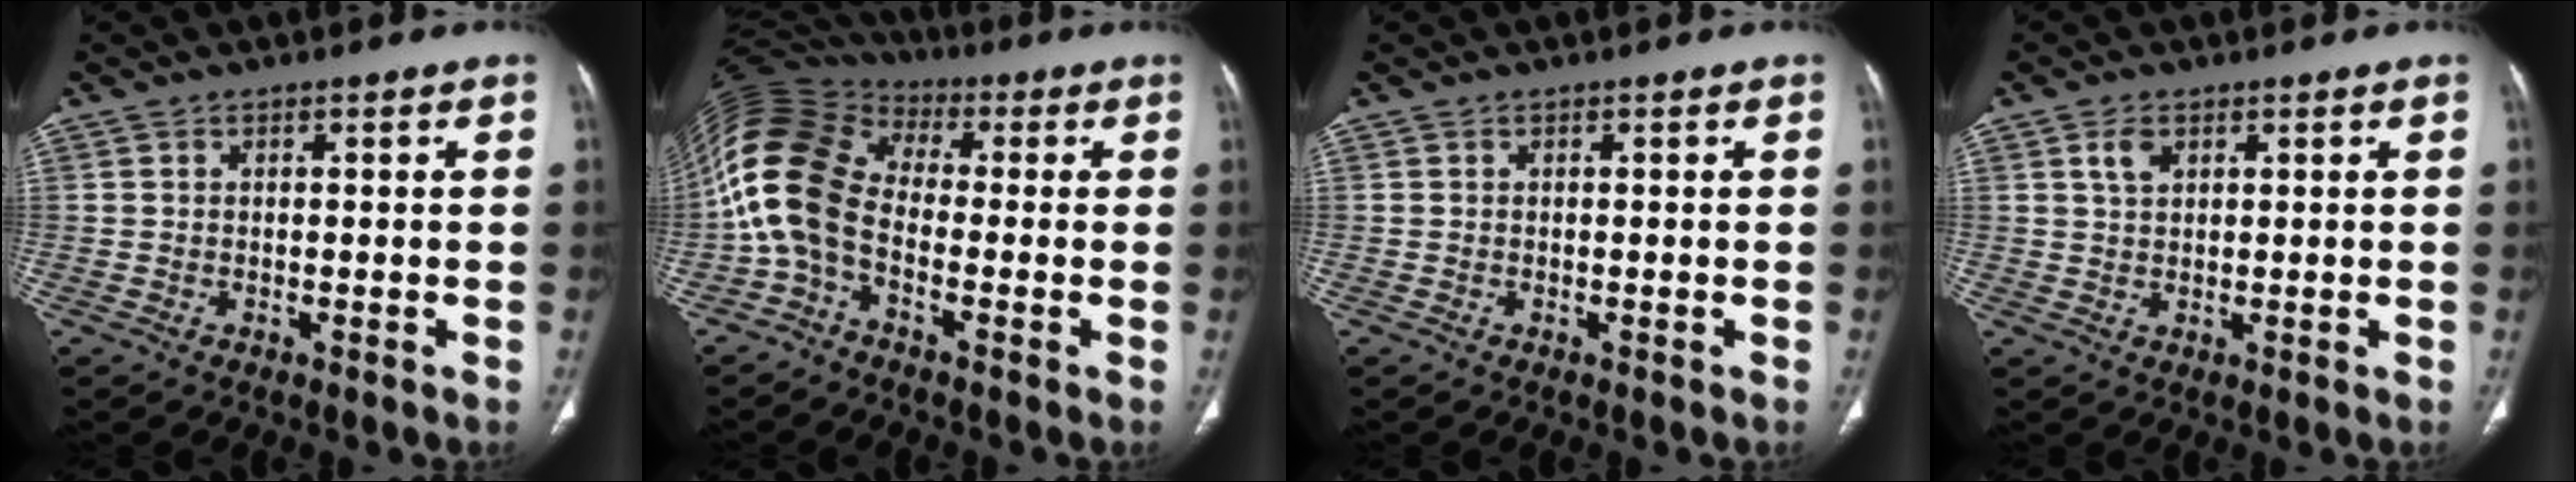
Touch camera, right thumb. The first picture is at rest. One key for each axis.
{"total": 13.5, "fx": -2.4, "fy": 8.6, "fz": 10.2, "tx": -0.223, "ty": 0.052, "tz": -0.062}
{"total": 0.0}
{"total": 2.9, "fx": 1.4, "fy": 1.7, "fz": 1.8, "tx": -0.032, "ty": -0.002, "tz": 0.029}